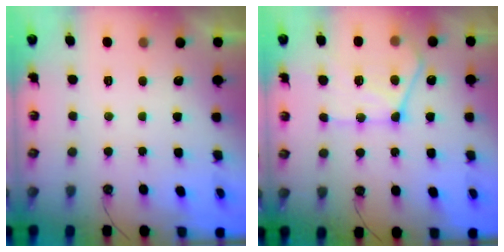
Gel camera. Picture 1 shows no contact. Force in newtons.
{"total": 17.8, "press": 17.7, "slide": 1.7}